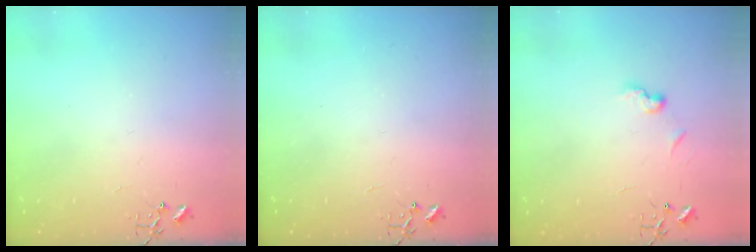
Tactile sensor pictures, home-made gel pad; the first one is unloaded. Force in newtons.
{"total": 0.0}
{"total": 6.8, "press": 6.7, "slide": 0.6}